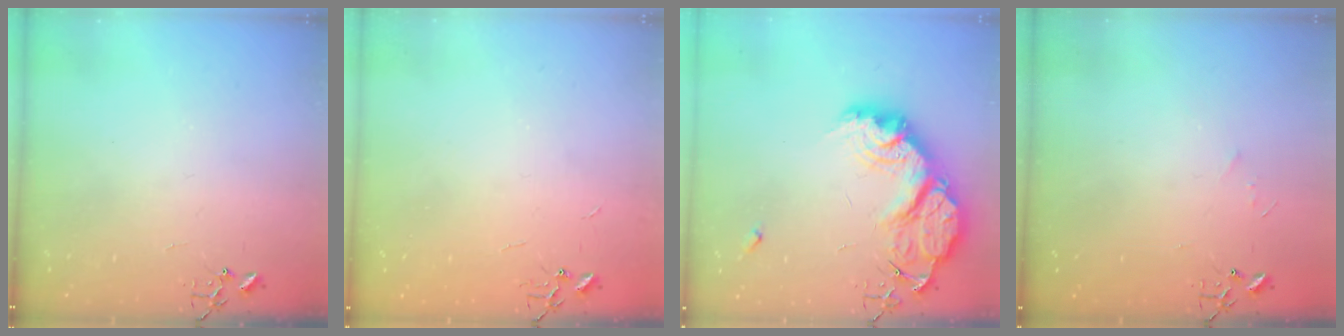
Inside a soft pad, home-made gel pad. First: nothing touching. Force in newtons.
{"total": 2.2, "press": 2.2, "slide": 0.3}
{"total": 25.2, "press": 25.1, "slide": 2.0}
{"total": 3.5, "press": 3.5, "slide": 0.4}